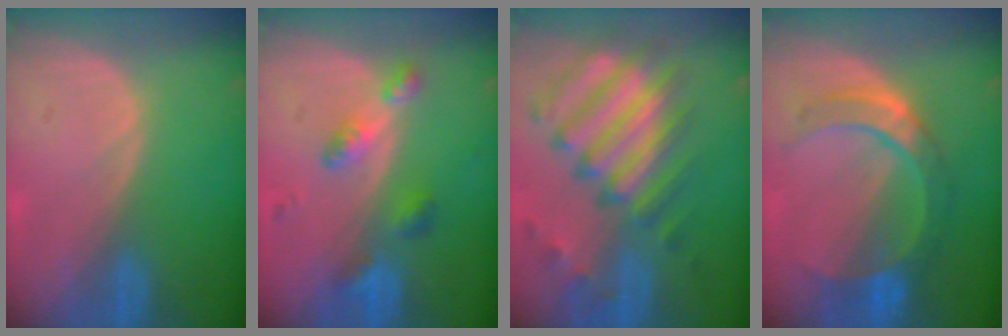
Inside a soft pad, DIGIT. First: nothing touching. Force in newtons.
{"total": 5.6, "press": 4.9, "slide": 2.7}
{"total": 11.9, "press": 10.3, "slide": 5.9}
{"total": 7.3, "press": 7.3, "slide": 0.2}